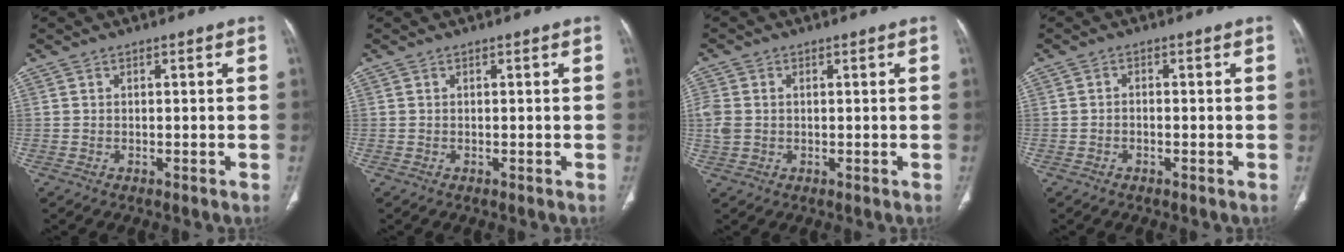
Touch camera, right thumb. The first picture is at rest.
{"total": 0.0}
{"total": 4.1, "force": [0.0, 3.2, 2.6], "torque": [-0.078, 0.004, 0.002]}
{"total": 0.9, "force": [-0.5, 0.6, 0.6], "torque": [-0.008, 0.004, -0.009]}